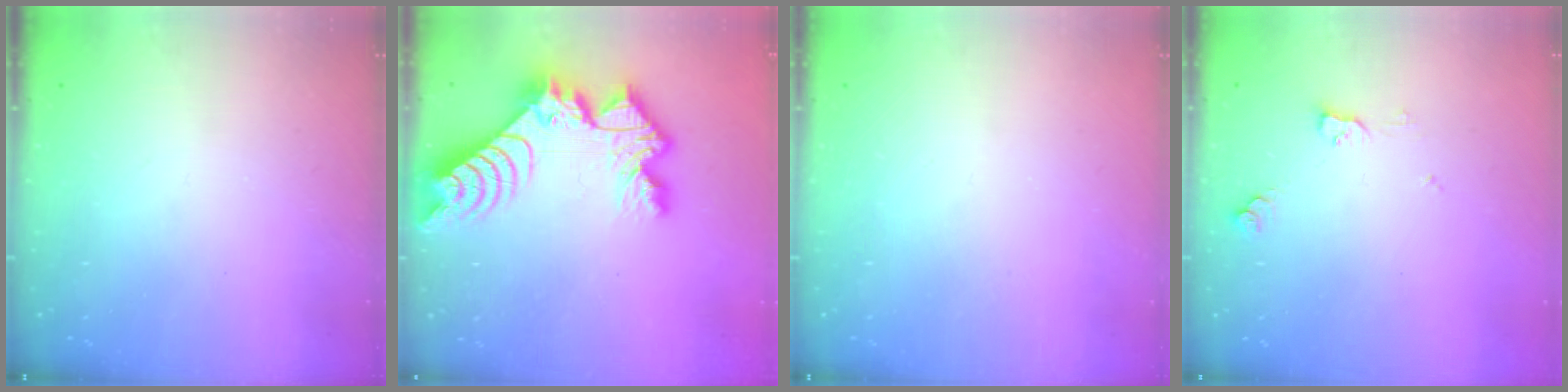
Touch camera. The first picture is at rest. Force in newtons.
{"total": 14.9, "press": 14.8, "slide": 1.5}
{"total": 0.0}
{"total": 5.7, "press": 5.6, "slide": 0.9}